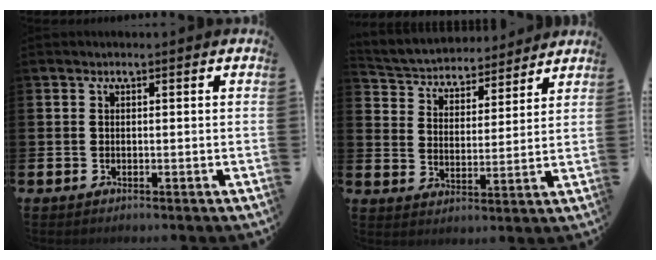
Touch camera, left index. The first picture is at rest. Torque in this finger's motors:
{"motor_torque": [1.13, -1.01, 0.56, 0.03]}